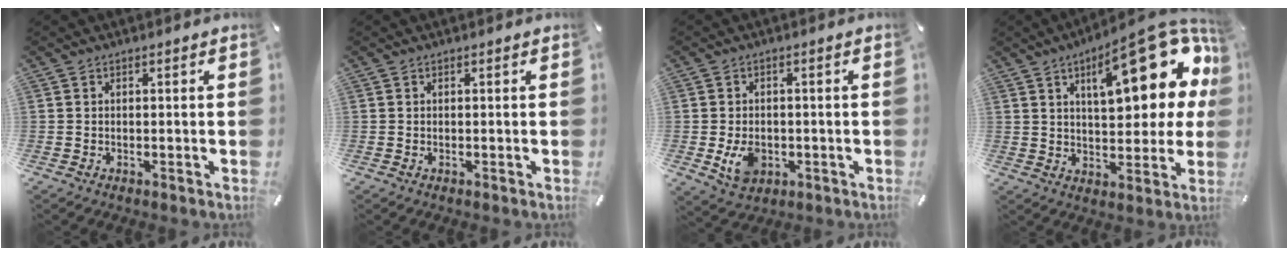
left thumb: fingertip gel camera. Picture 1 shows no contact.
{"total": 0.0}
{"total": 6.3, "force": [-1.2, 4.9, 3.8], "torque": [-0.066, -0.002, -0.021]}
{"total": 23.3, "force": [9.2, 9.6, 19.0], "torque": [-0.255, -0.045, 0.140]}